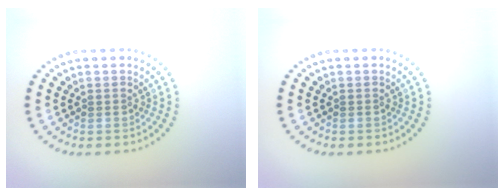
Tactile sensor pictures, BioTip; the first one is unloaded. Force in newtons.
{"total": 0.0}